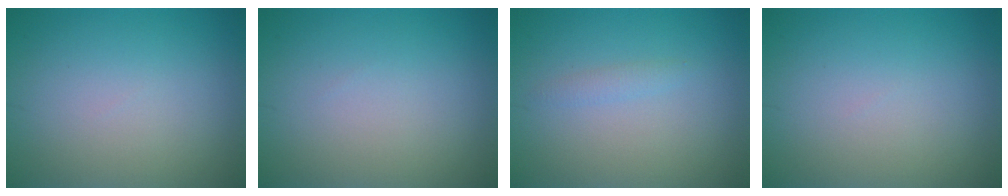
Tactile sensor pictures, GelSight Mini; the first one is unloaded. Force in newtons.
{"total": 0.0}
{"total": 0.9, "press": 0.9, "slide": 0.1}
{"total": 0.0}